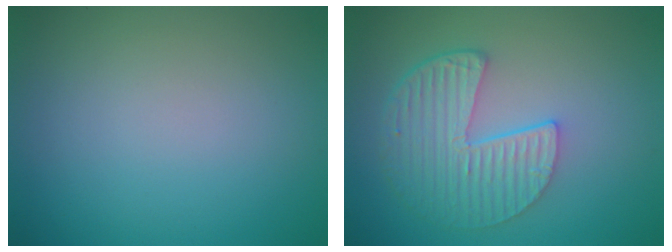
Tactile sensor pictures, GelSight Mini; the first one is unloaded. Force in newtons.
{"total": 5.5, "press": 4.1, "slide": 3.6}